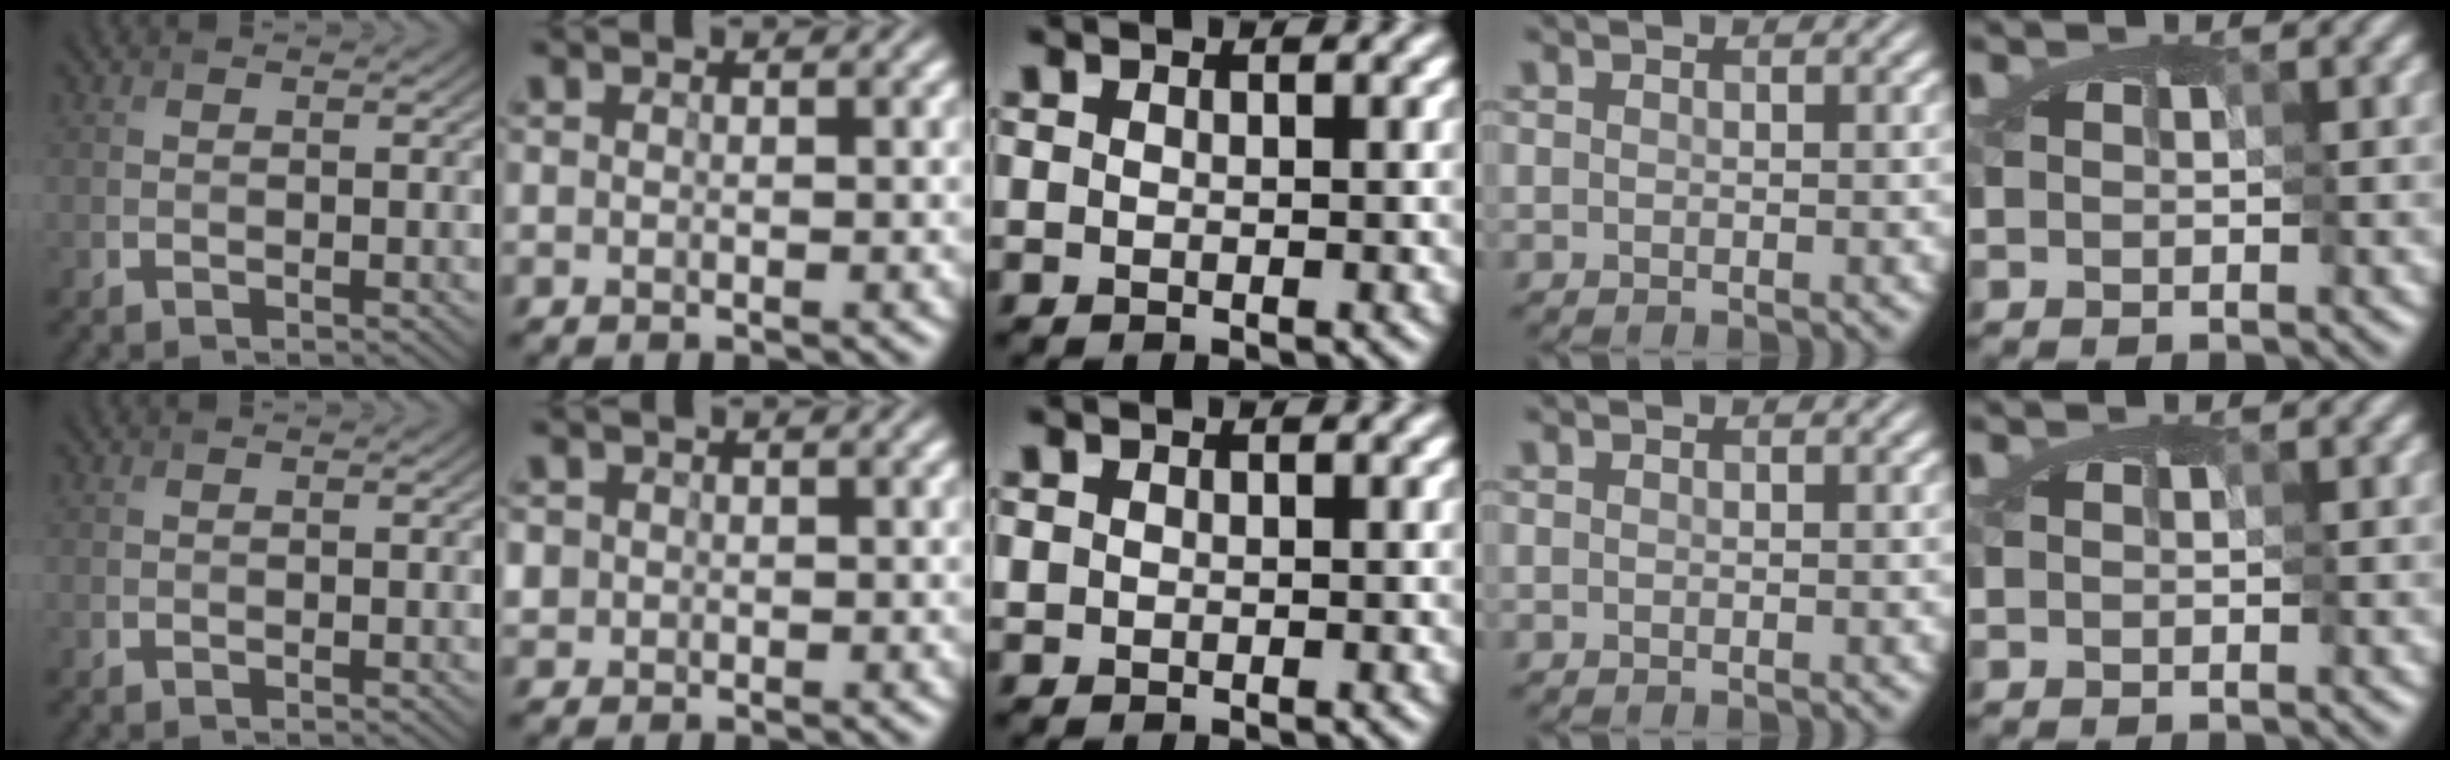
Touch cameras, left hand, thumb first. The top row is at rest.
{"index": {"total": 3.6, "force": [0.2, 3.4, 1.0], "torque": [-0.042, 0.029, -0.004]}}